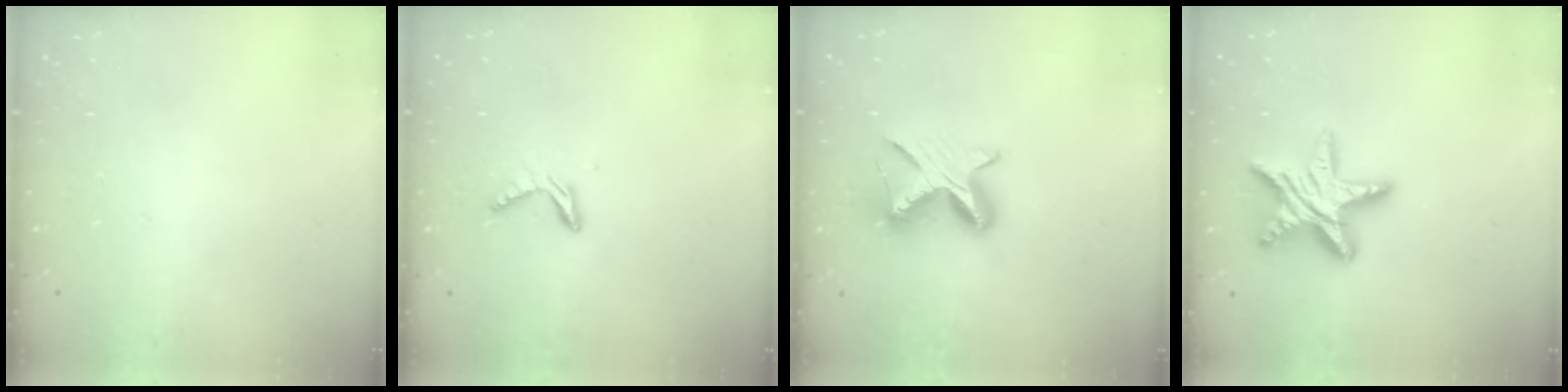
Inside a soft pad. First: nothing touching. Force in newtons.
{"total": 4.5, "press": 4.5, "slide": 0.3}
{"total": 8.9, "press": 8.9, "slide": 0.3}
{"total": 15.4, "press": 15.4, "slide": 0.8}